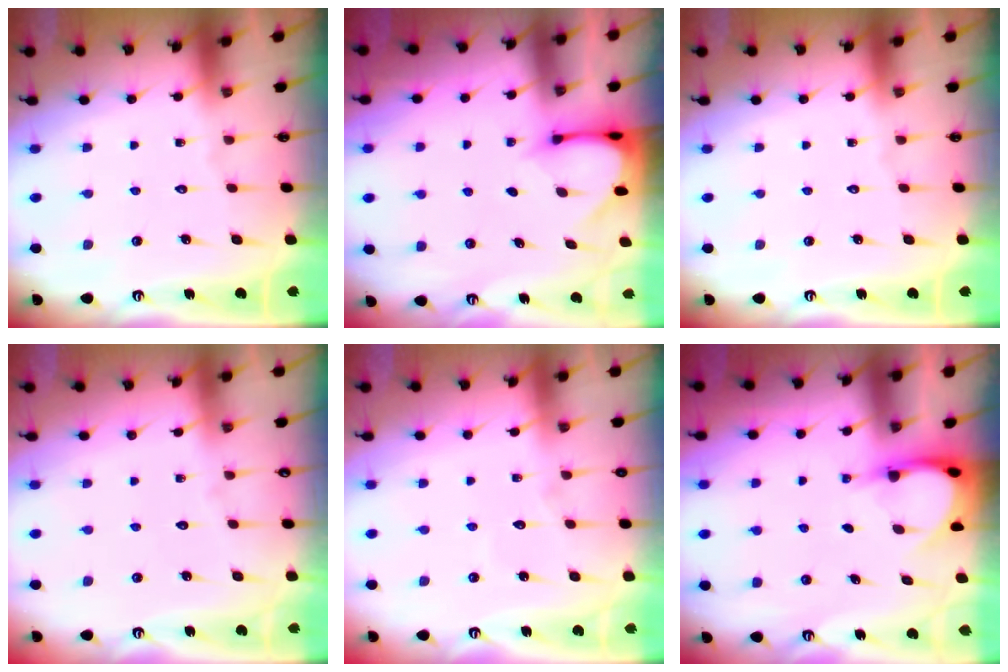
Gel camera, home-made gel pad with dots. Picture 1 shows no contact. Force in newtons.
{"total": 3.0, "press": 3.0, "slide": 0.3}
{"total": 0.0}
{"total": 2.6, "press": 2.6, "slide": 0.2}
{"total": 4.8, "press": 4.8, "slide": 0.5}
{"total": 3.7, "press": 3.7, "slide": 0.3}